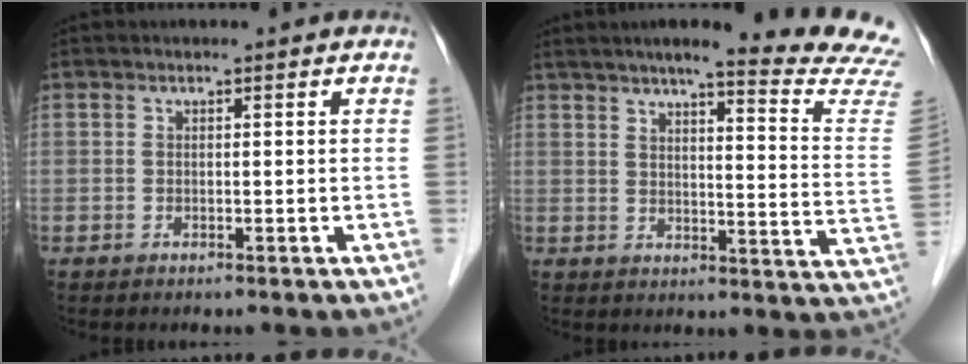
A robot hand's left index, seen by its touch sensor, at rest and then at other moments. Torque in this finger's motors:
{"motor_torque": [0.22, -0.80, 0.18, 0.08]}